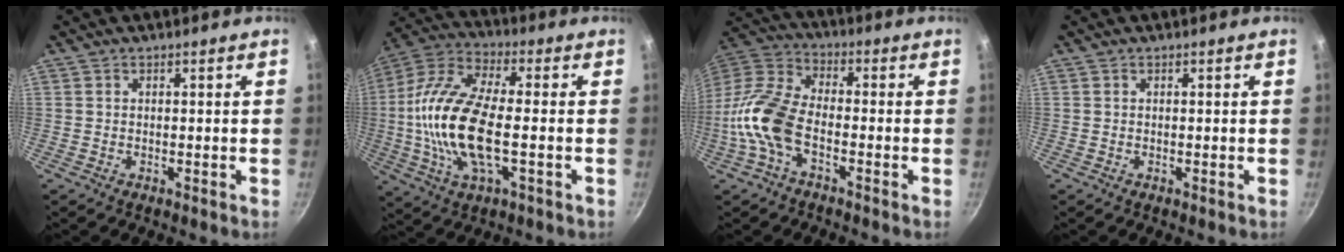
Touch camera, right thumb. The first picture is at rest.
{"total": 18.8, "force": [-1.9, 7.8, 17.0], "torque": [-0.341, 0.022, -0.053]}
{"total": 13.0, "force": [-4.4, 6.9, 10.0], "torque": [-0.194, 0.041, -0.105]}
{"total": 0.0}